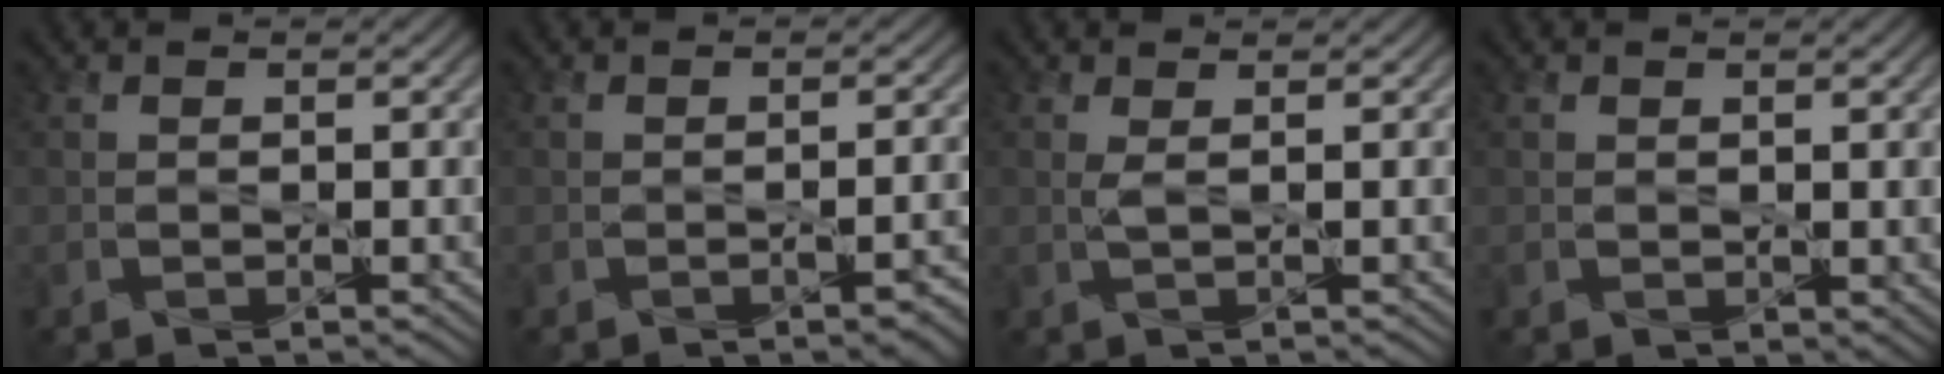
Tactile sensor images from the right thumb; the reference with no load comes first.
{"total": 2.3, "force": [-1.2, 0.8, 1.8], "torque": [-0.023, -0.001, -0.014]}
{"total": 1.0, "force": [0.3, 0.0, 1.0], "torque": [-0.026, 0.003, 0.004]}
{"total": 0.8, "force": [0.4, 0.6, 0.4], "torque": [-0.007, -0.006, 0.012]}